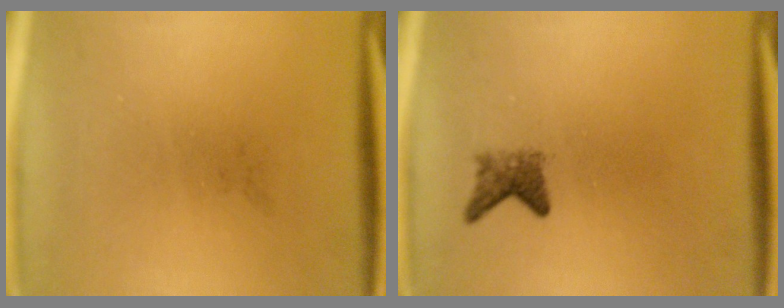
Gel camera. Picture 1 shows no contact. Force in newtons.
{"total": 2.1}